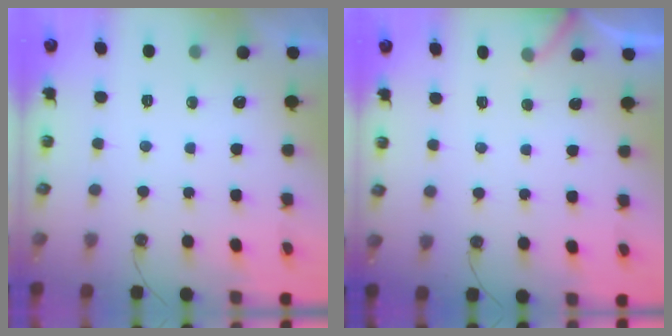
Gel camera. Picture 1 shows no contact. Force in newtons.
{"total": 2.8, "press": 2.8, "slide": 0.3}